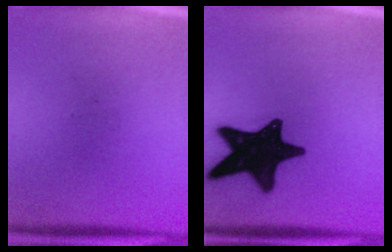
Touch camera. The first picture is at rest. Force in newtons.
{"total": 17.5}